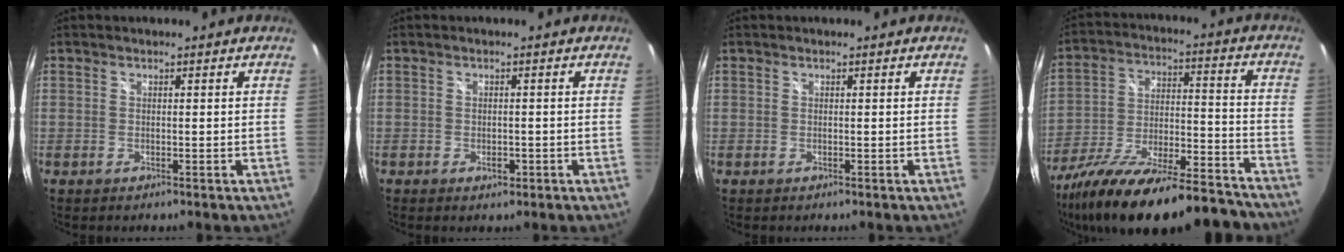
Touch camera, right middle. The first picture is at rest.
{"total": 1.8, "force": [-0.9, 1.2, 1.0], "torque": [-0.015, -0.003, -0.012]}
{"total": 0.0}
{"total": 26.8, "force": [-21.4, 7.0, 14.5], "torque": [-0.255, -0.038, -0.321]}